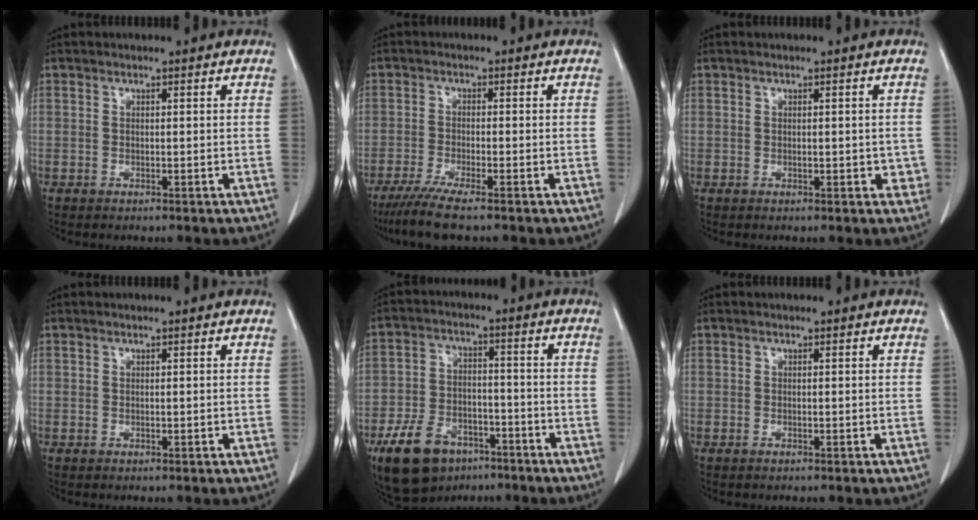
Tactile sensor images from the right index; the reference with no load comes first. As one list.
[{"total": 6.1, "force": [-4.7, -0.4, 3.8], "torque": [-0.067, -0.017, -0.084]}, {"total": 2.0, "force": [-0.2, 1.2, 1.6], "torque": [-0.012, 0.002, 0.000]}, {"total": 0.0}, {"total": 12.1, "force": [-7.9, 6.8, 6.1], "torque": [-0.119, 0.001, -0.131]}, {"total": 0.0}]